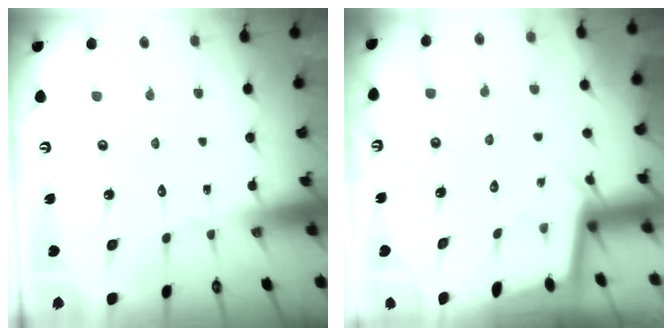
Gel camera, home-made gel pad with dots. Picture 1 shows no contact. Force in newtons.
{"total": 2.0, "press": 2.0, "slide": 0.1}